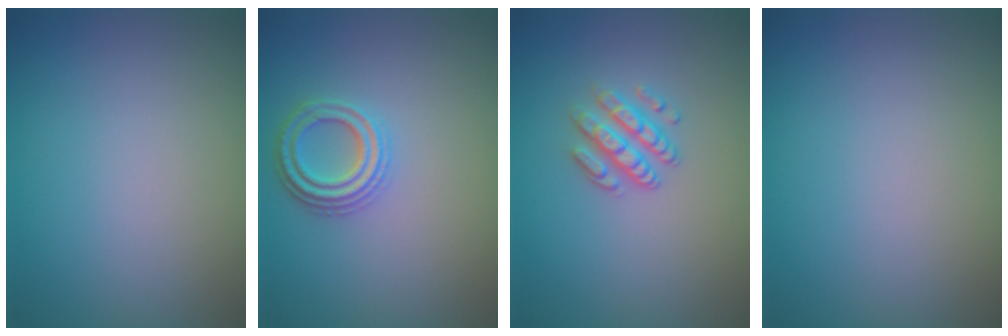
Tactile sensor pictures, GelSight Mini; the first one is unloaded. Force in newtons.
{"total": 3.0, "press": 2.7, "slide": 1.1}
{"total": 2.9, "press": 2.3, "slide": 1.6}
{"total": 0.0}